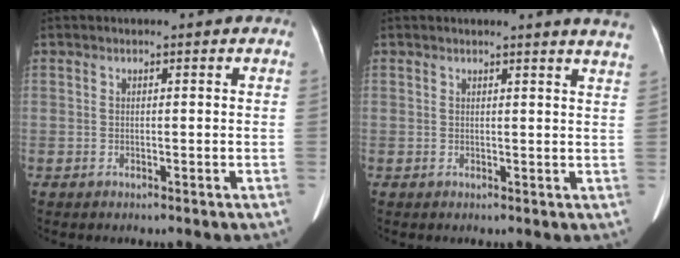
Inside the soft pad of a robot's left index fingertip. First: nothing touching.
{"total": 6.0, "force": [5.6, -0.4, 2.1], "torque": [-0.023, -0.021, 0.035]}